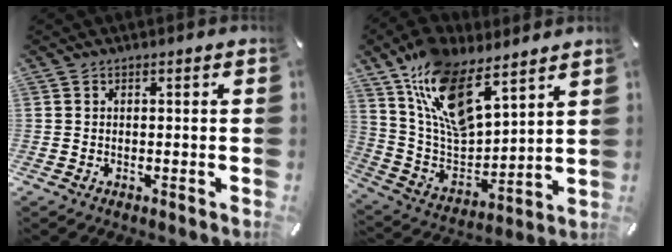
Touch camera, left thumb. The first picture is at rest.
{"total": 16.8, "force": [11.9, 7.5, 9.2], "torque": [-0.203, -0.076, 0.217]}